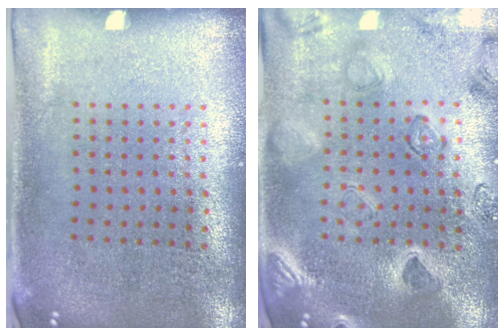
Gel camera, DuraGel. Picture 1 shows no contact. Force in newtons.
{"total": 2.4, "press": 2.3, "slide": 0.6}